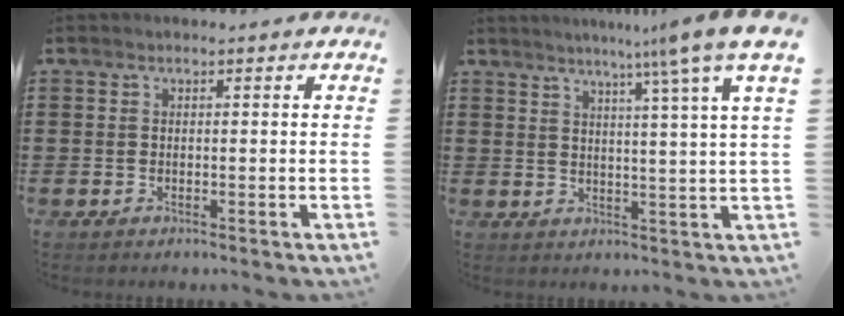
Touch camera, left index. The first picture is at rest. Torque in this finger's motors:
{"motor_torque": [1.05, -1.09, 1.05, 0.21]}